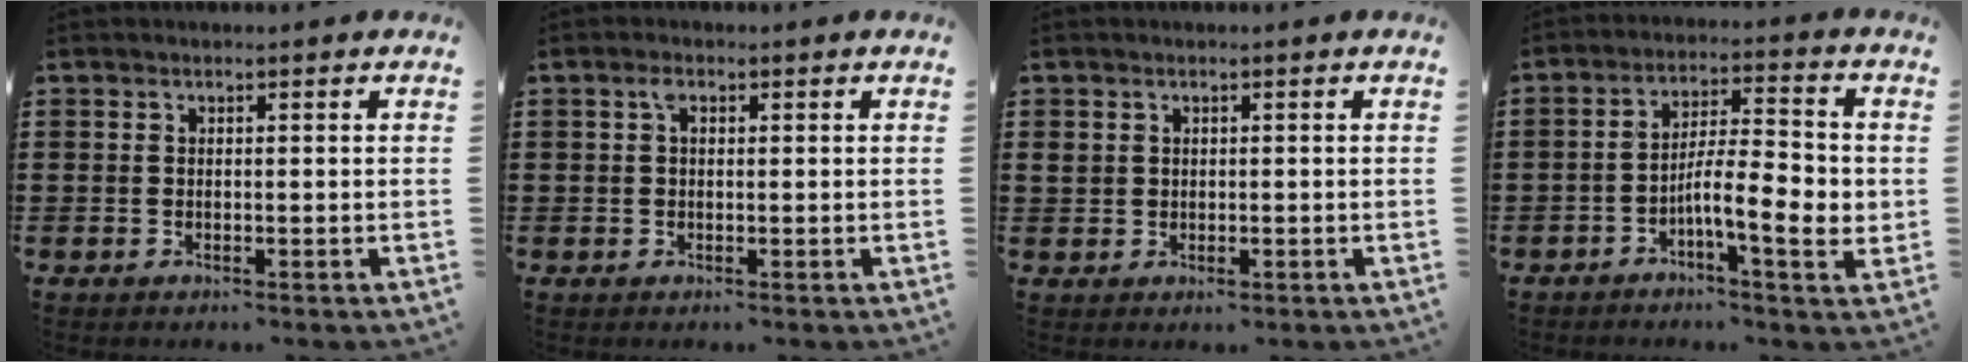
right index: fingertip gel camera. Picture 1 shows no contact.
{"total": 1.4, "force": [0.4, 0.7, 1.2], "torque": [-0.026, 0.006, 0.007]}
{"total": 1.2, "force": [0.6, 1.0, 0.3], "torque": [-0.009, 0.005, 0.011]}
{"total": 8.7, "force": [-2.2, 2.3, 8.1], "torque": [-0.145, -0.002, -0.039]}